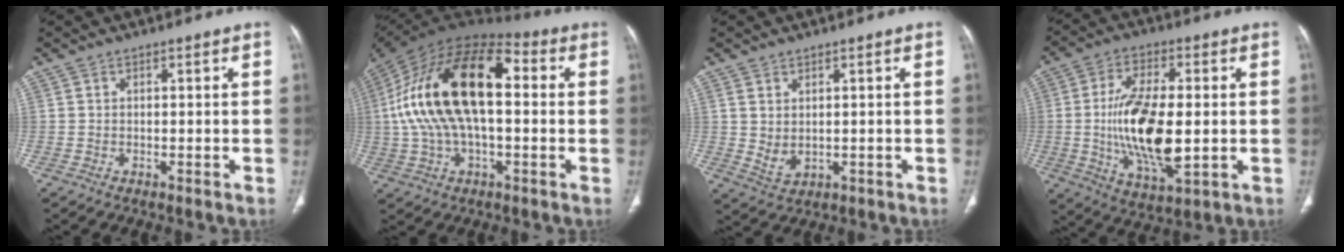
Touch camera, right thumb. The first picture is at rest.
{"total": 23.8, "force": [2.2, 12.1, 20.3], "torque": [-0.382, 0.037, 0.025]}
{"total": 3.3, "force": [0.6, 2.2, 2.3], "torque": [-0.039, -0.010, 0.025]}
{"total": 17.3, "force": [-0.9, 7.3, 15.7], "torque": [-0.290, -0.012, -0.009]}